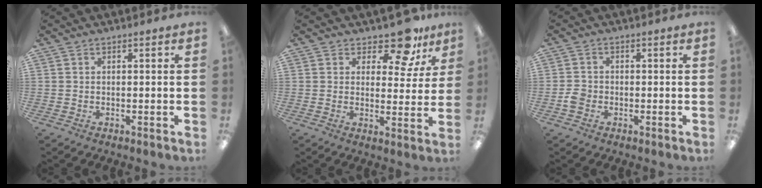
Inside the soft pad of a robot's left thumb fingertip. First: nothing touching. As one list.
[{"total": 10.0, "force": [7.6, 4.2, 5.0], "torque": [-0.067, -0.045, 0.134]}, {"total": 2.8, "force": [-1.0, 2.4, 1.2], "torque": [-0.019, 0.007, -0.019]}]